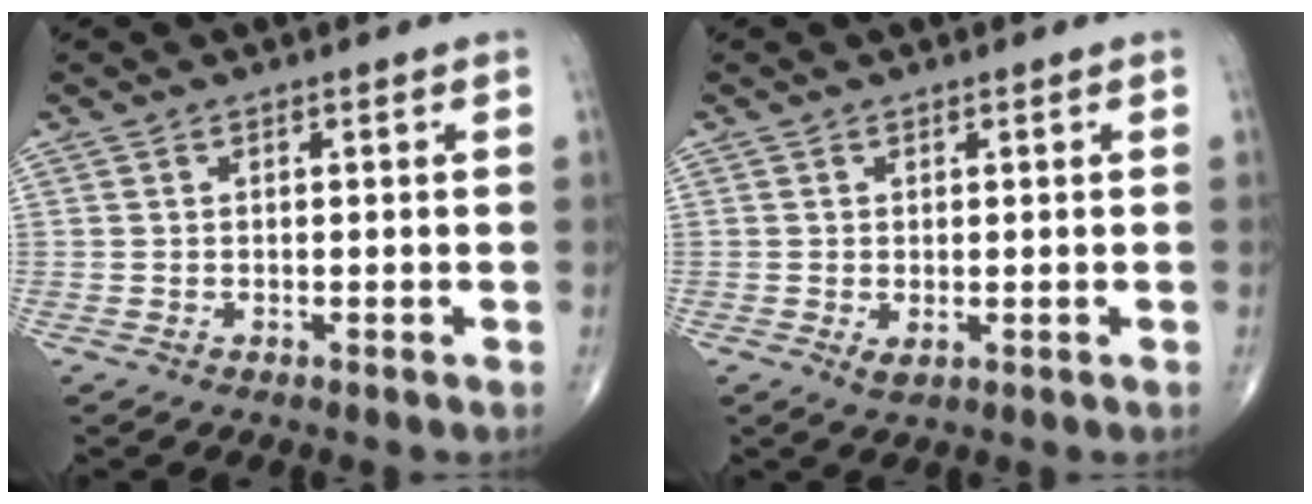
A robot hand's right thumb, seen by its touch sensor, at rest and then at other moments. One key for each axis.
{"total": 1.6, "fx": -0.2, "fy": 0.9, "fz": 1.3, "tx": -0.024, "ty": -0.004, "tz": 0.001}